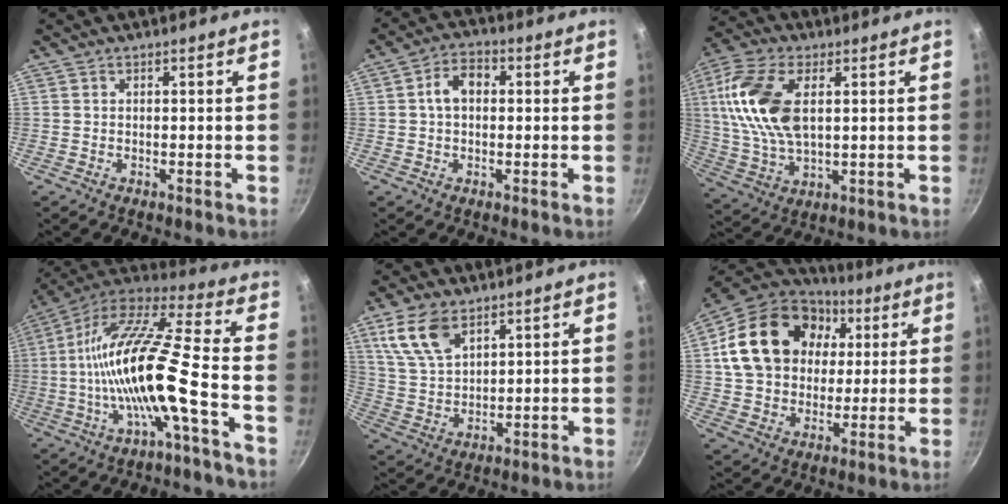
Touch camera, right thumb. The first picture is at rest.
{"total": 5.9, "force": [0.6, 4.1, 4.2], "torque": [-0.054, 0.018, 0.001]}
{"total": 15.9, "force": [3.4, 8.7, 12.9], "torque": [-0.249, -0.002, 0.063]}
{"total": 19.3, "force": [-5.1, 3.0, 18.4], "torque": [-0.327, 0.034, -0.108]}
{"total": 10.3, "force": [5.7, 5.5, 6.6], "torque": [-0.120, -0.017, 0.121]}
{"total": 23.6, "force": [5.6, 18.0, 14.2], "torque": [-0.232, 0.018, 0.093]}